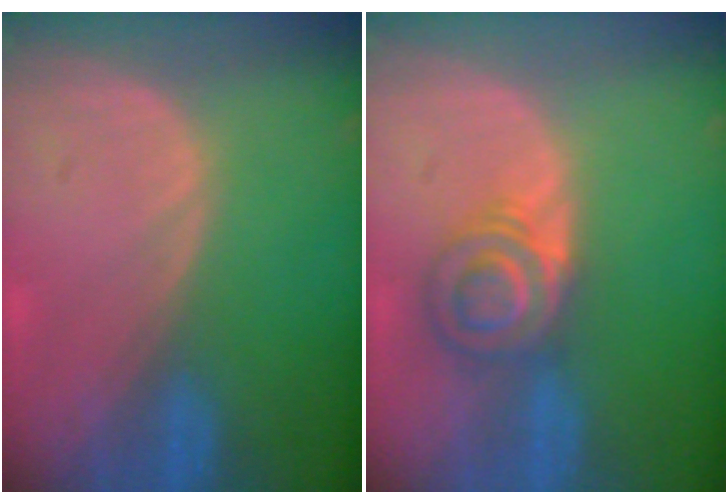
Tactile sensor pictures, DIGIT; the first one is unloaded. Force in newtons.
{"total": 5.7, "press": 5.6, "slide": 1.0}